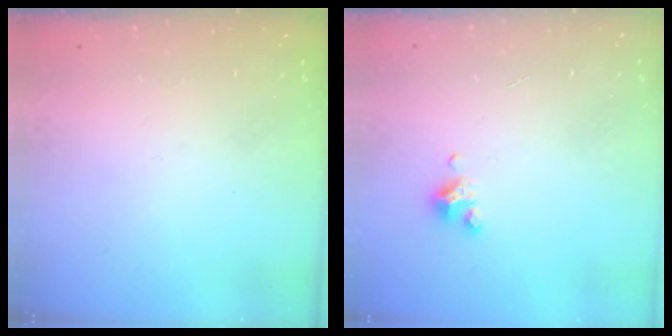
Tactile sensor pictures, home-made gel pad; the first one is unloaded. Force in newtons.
{"total": 2.9, "press": 2.9, "slide": 0.3}